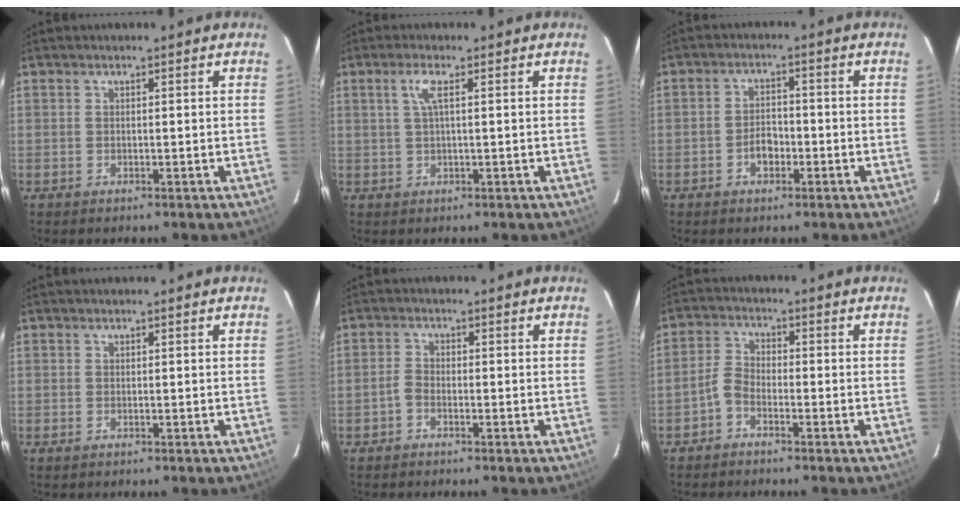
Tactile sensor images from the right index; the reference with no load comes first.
{"total": 2.7, "force": [0.8, 0.0, 2.6], "torque": [-0.054, 0.003, 0.015]}
{"total": 3.7, "force": [-1.7, 2.4, 2.3], "torque": [-0.043, 0.008, -0.028]}
{"total": 0.0}
{"total": 1.8, "force": [-1.4, 0.8, 0.8], "torque": [-0.019, 0.003, -0.031]}
{"total": 3.0, "force": [-2.2, 1.4, 1.5], "torque": [-0.042, 0.012, -0.049]}